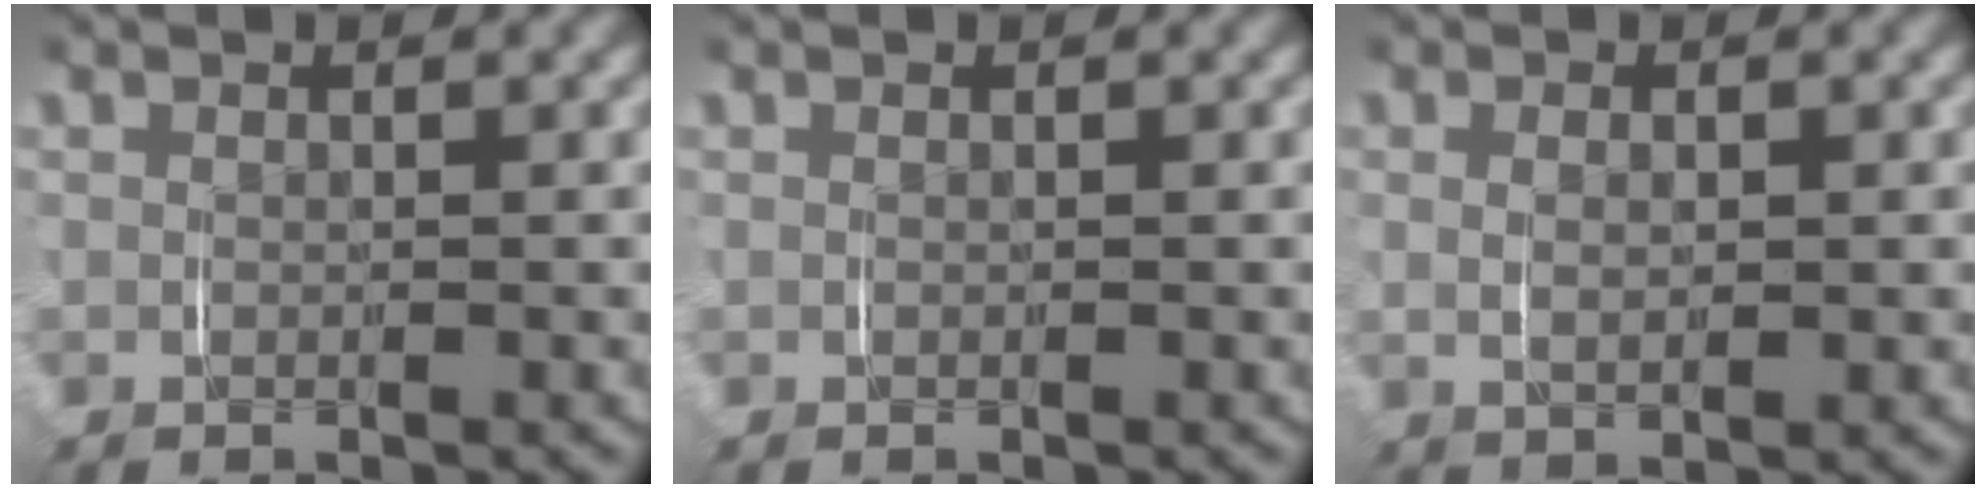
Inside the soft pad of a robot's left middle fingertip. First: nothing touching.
{"total": 0.0}
{"total": 1.7, "force": [0.3, 0.8, 1.4], "torque": [-0.025, -0.005, 0.013]}